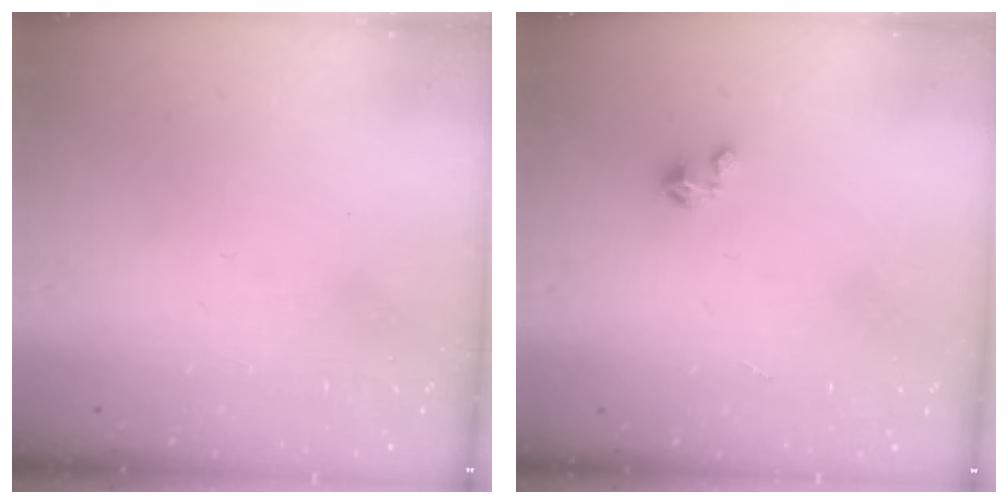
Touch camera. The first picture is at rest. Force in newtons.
{"total": 1.5, "press": 1.5, "slide": 0.1}